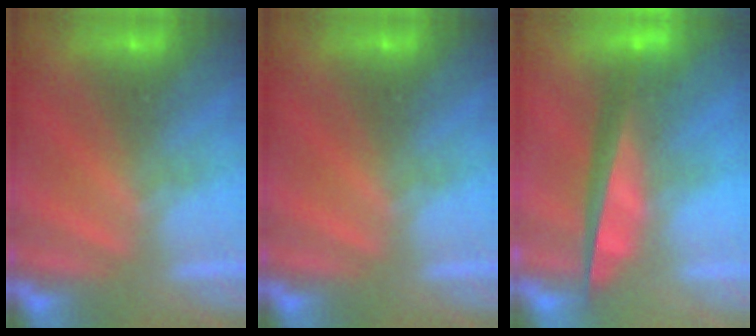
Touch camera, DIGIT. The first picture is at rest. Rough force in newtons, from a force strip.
{"total": 0.0}
{"total": 5.7}